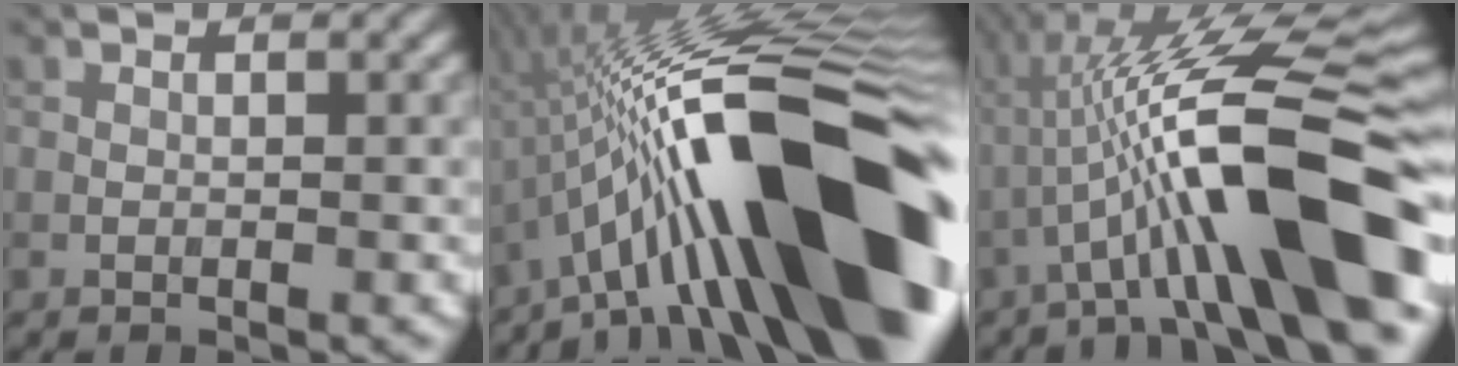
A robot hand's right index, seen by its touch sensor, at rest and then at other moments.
{"total": 20.4, "force": [-3.4, 5.5, 19.3], "torque": [-0.273, 0.028, -0.068]}
{"total": 13.9, "force": [-2.5, 2.7, 13.4], "torque": [-0.218, 0.035, -0.037]}